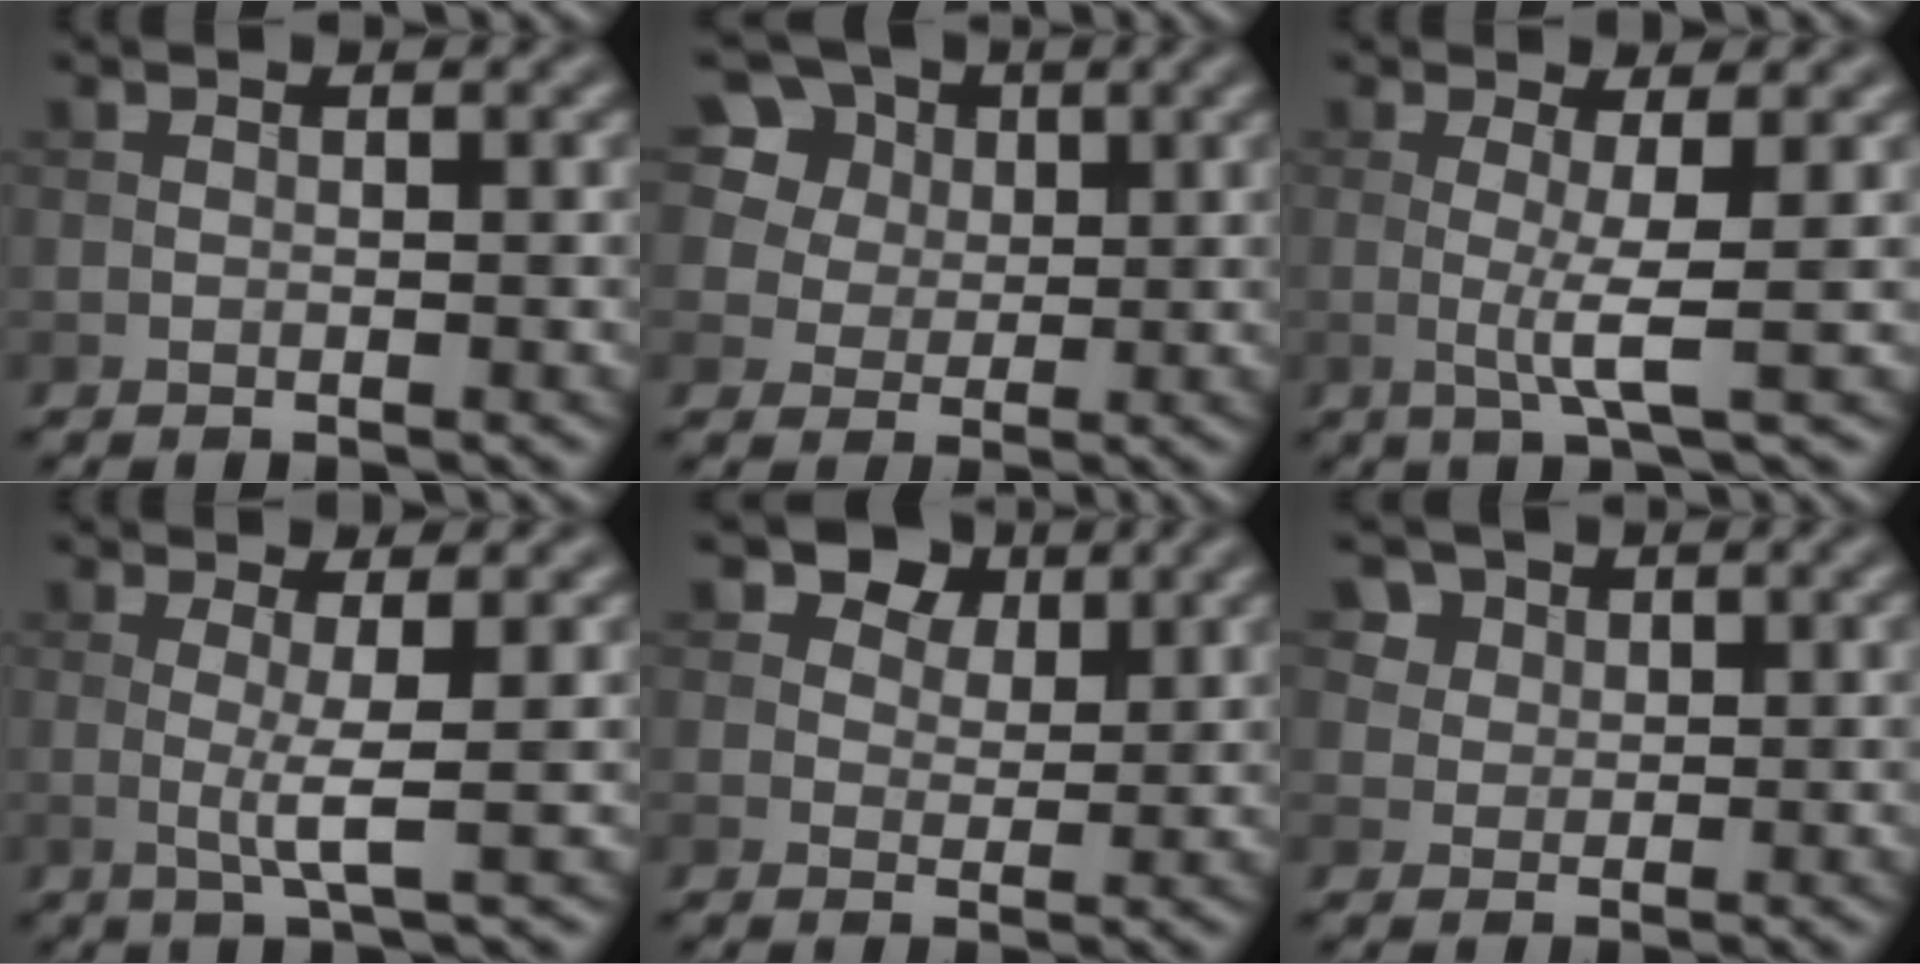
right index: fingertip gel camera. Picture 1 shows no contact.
{"total": 13.2, "force": [7.3, 9.5, 5.5], "torque": [-0.160, 0.033, 0.126]}
{"total": 3.2, "force": [0.0, 0.4, 3.2], "torque": [-0.059, -0.009, -0.002]}
{"total": 2.8, "force": [0.2, 0.3, 2.8], "torque": [-0.053, -0.008, 0.000]}
{"total": 5.3, "force": [3.4, 3.5, 2.3], "torque": [-0.044, -0.014, 0.054]}
{"total": 6.5, "force": [3.6, 4.8, 2.5], "torque": [-0.057, 0.005, 0.061]}